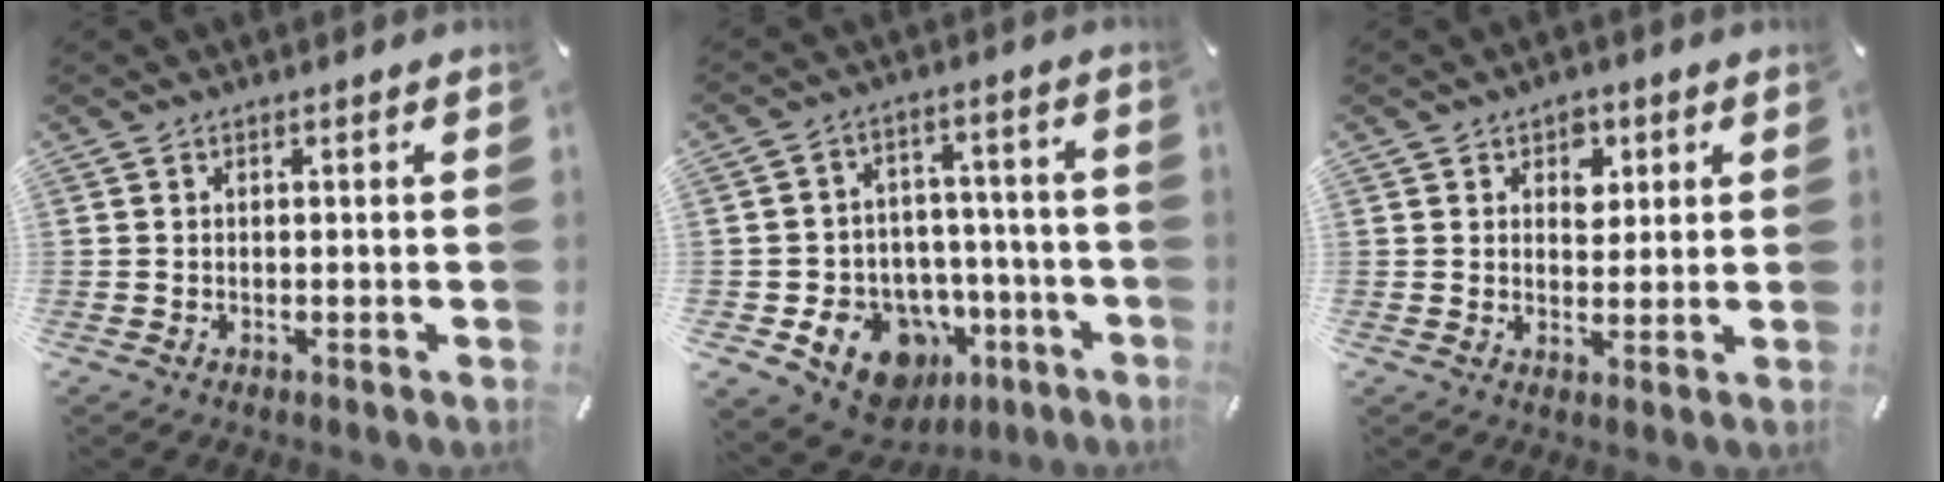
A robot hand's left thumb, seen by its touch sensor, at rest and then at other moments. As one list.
[{"total": 13.9, "force": [-7.1, 10.2, 6.2], "torque": [-0.074, 0.041, -0.114]}, {"total": 4.9, "force": [2.0, 3.7, 2.5], "torque": [-0.019, -0.007, 0.026]}]